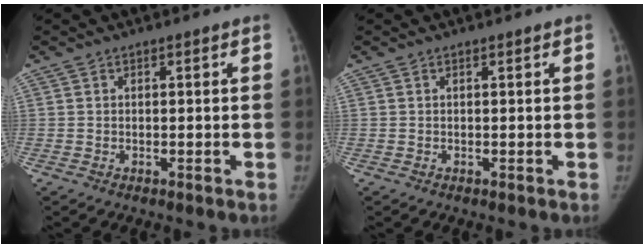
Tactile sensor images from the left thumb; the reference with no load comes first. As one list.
[{"total": 0.0}]